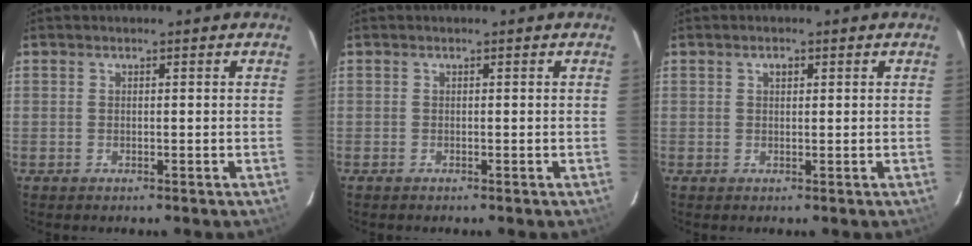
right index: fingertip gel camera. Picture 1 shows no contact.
{"total": 0.0}
{"total": 1.3, "force": [0.5, 0.9, 0.8], "torque": [-0.012, 0.004, 0.009]}